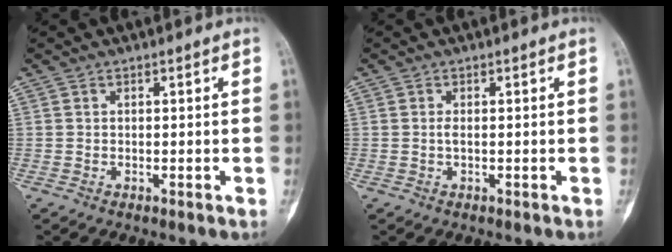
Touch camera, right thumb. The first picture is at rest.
{"total": 0.7, "force": [0.0, 0.2, 0.6], "torque": [-0.016, -0.001, 0.000]}